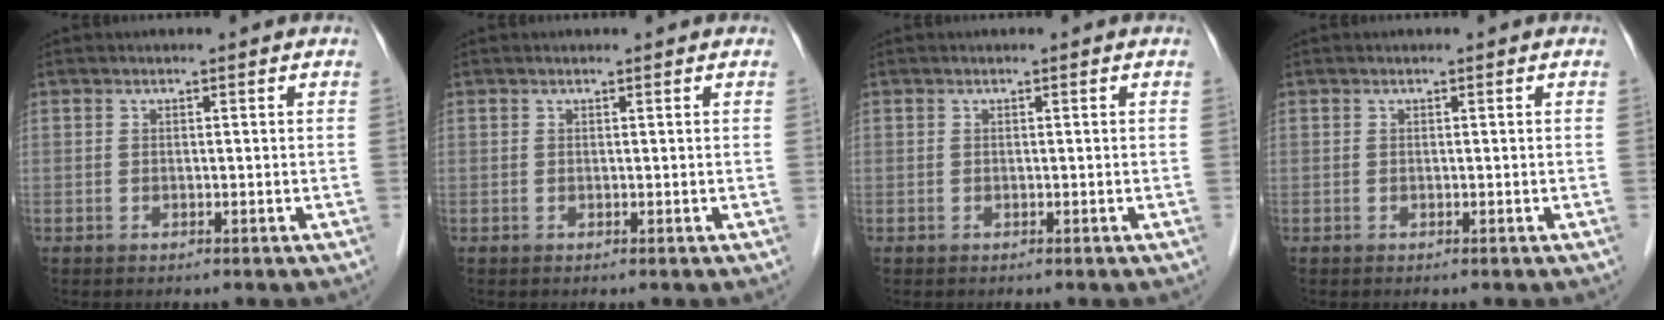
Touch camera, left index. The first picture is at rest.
{"total": 0.0}
{"total": 0.0}
{"total": 0.0}